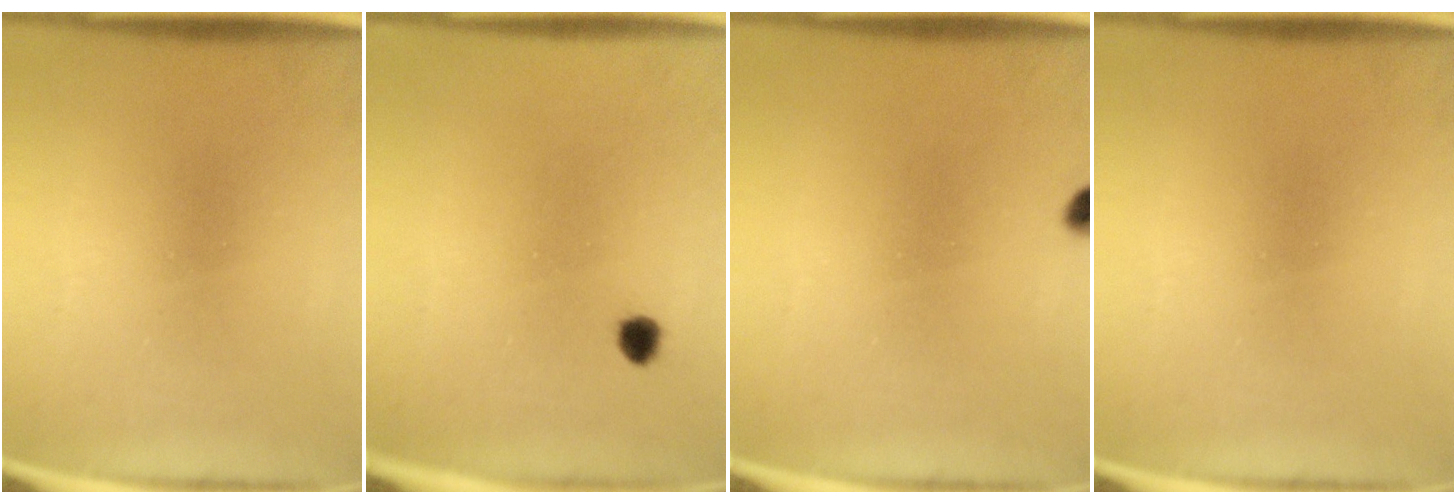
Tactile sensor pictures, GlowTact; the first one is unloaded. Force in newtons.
{"total": 1.6}
{"total": 2.9}
{"total": 0.0}